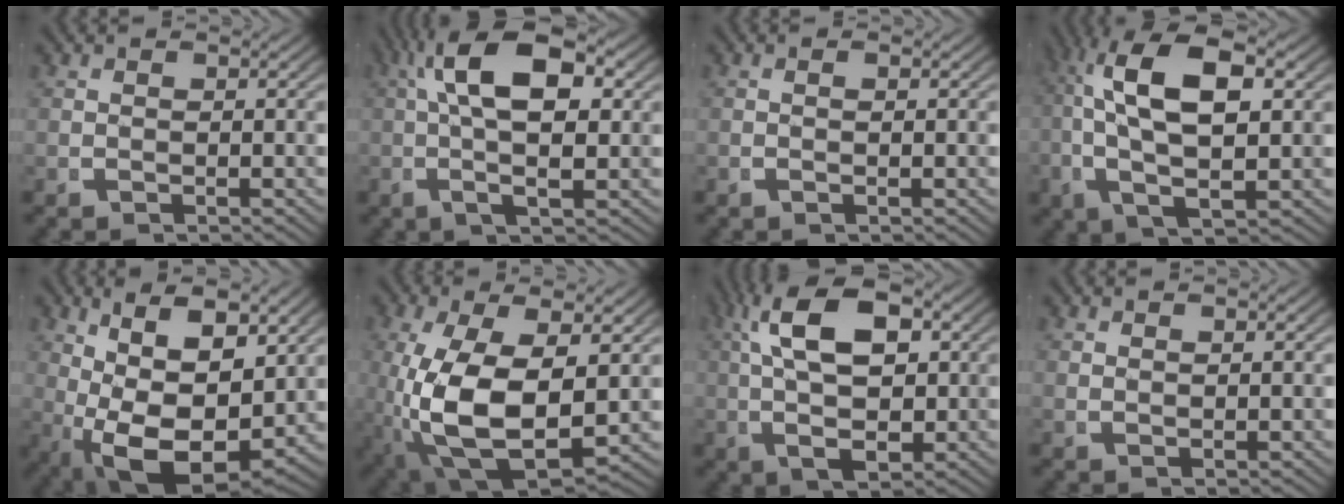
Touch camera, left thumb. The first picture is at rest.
{"total": 9.4, "force": [2.2, 4.3, 8.2], "torque": [-0.153, 0.000, 0.028]}
{"total": 0.6, "force": [-0.1, 0.1, 0.6], "torque": [-0.016, -0.001, -0.001]}
{"total": 10.3, "force": [1.5, 5.4, 8.7], "torque": [-0.201, -0.021, 0.037]}
{"total": 11.5, "force": [-0.8, 6.6, 9.4], "torque": [-0.191, -0.049, 0.020]}
{"total": 12.6, "force": [-1.4, 7.5, 10.1], "torque": [-0.245, -0.057, 0.009]}
{"total": 10.4, "force": [2.0, 5.5, 8.5], "torque": [-0.164, -0.009, 0.043]}
{"total": 1.1, "force": [1.0, 0.0, 0.4], "torque": [-0.010, -0.002, 0.026]}